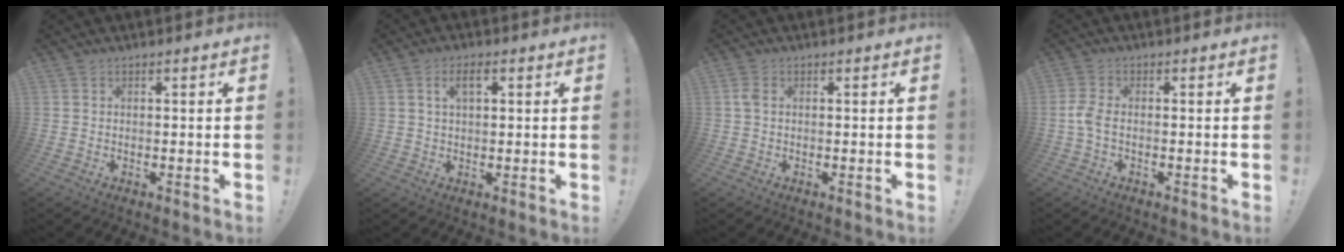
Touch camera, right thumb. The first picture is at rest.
{"total": 4.3, "force": [1.4, 2.2, 3.4], "torque": [-0.060, 0.005, 0.022]}
{"total": 1.9, "force": [0.2, 1.1, 1.5], "torque": [-0.022, 0.003, 0.002]}
{"total": 3.7, "force": [-0.9, 1.4, 3.3], "torque": [-0.078, -0.003, -0.020]}